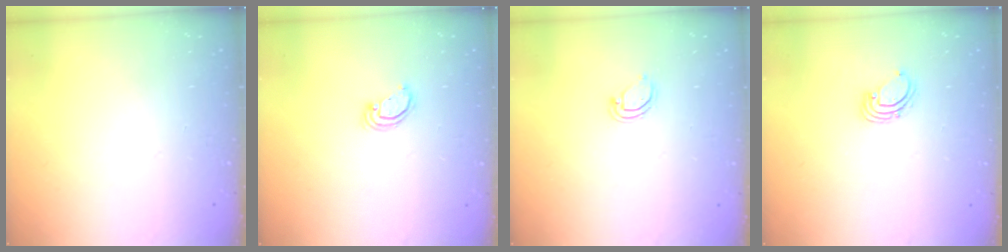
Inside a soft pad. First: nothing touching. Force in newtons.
{"total": 2.8, "press": 2.8, "slide": 0.2}
{"total": 3.6, "press": 3.6, "slide": 0.5}
{"total": 1.6, "press": 1.6, "slide": 0.1}